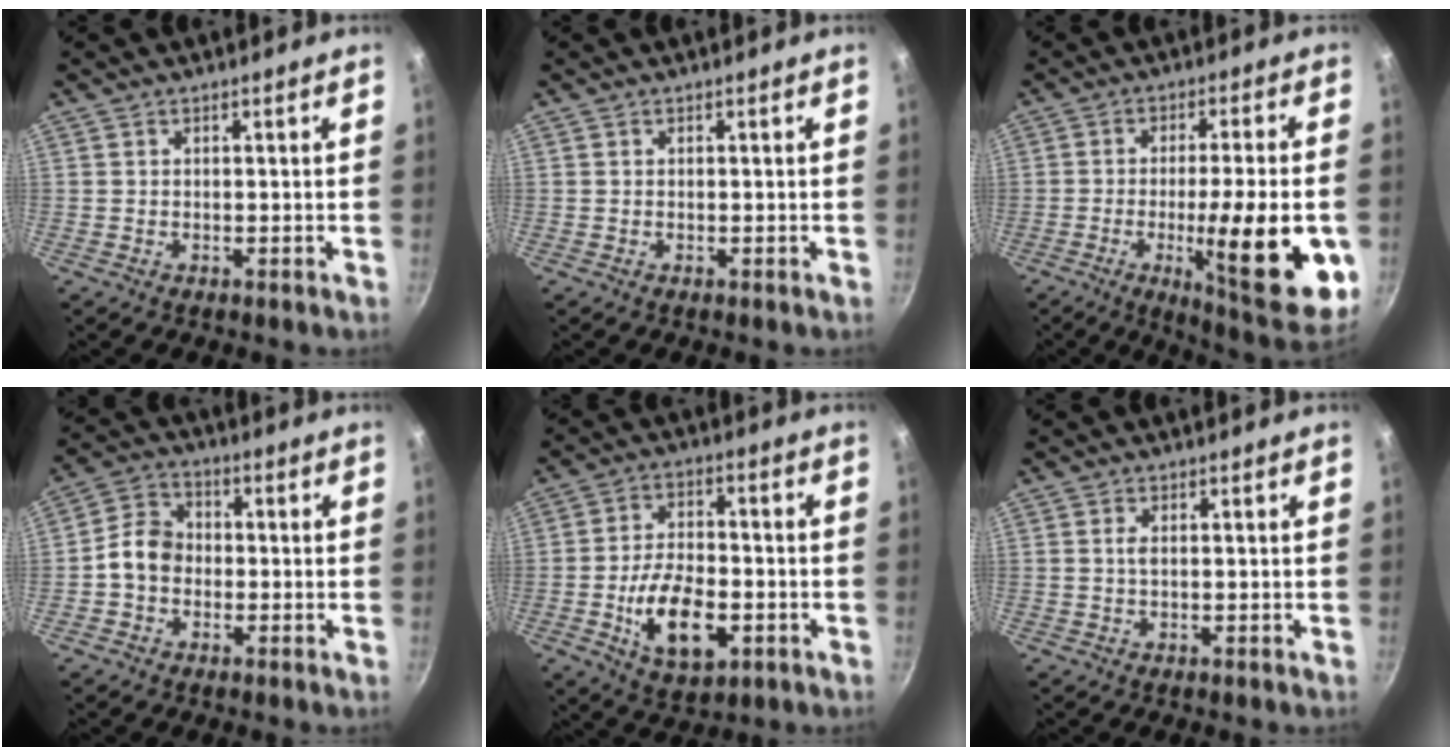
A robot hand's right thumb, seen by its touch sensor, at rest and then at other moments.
{"total": 0.0}
{"total": 21.1, "force": [-4.8, 4.4, 20.1], "torque": [-0.266, 0.003, -0.066]}
{"total": 6.9, "force": [-1.2, 5.6, 3.9], "torque": [-0.045, 0.025, -0.037]}
{"total": 13.5, "force": [-3.8, 7.3, 10.7], "torque": [-0.171, 0.016, -0.060]}
{"total": 1.2, "force": [0.2, 0.5, 1.1], "torque": [-0.021, 0.001, 0.002]}